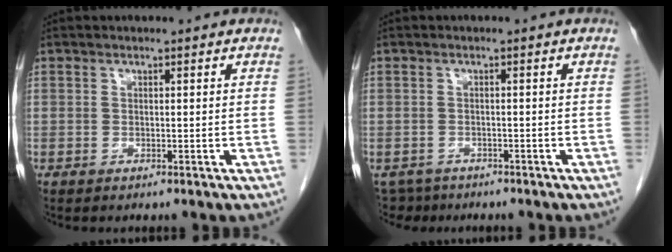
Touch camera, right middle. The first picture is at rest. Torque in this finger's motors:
{"motor_torque": [-0.35, -0.35, -0.08, -0.03]}